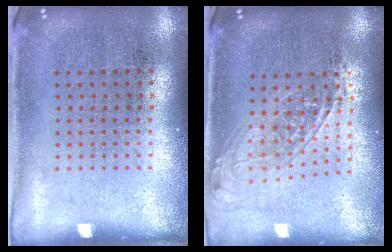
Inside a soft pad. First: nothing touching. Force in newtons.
{"total": 1.7, "press": 1.4, "slide": 1.0}